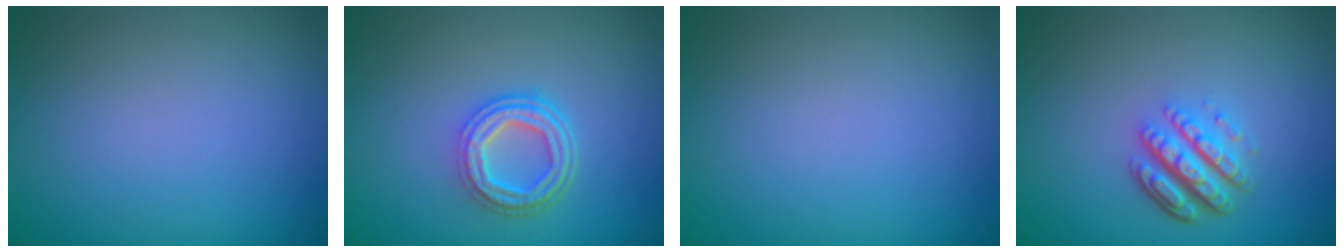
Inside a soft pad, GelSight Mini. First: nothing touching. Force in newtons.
{"total": 4.3, "press": 3.3, "slide": 2.8}
{"total": 0.0}
{"total": 4.9, "press": 3.4, "slide": 3.4}